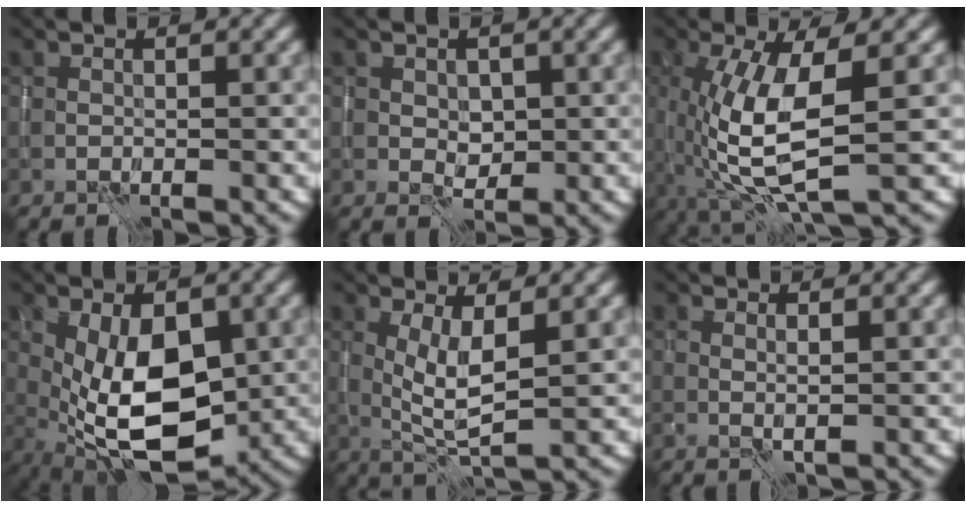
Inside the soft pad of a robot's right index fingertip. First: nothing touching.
{"total": 1.5, "force": [0.3, 1.2, 0.8], "torque": [-0.013, -0.004, 0.008]}
{"total": 7.7, "force": [-0.6, 2.4, 7.2], "torque": [-0.166, -0.004, -0.012]}
{"total": 8.9, "force": [-0.6, 4.5, 7.7], "torque": [-0.146, -0.010, -0.010]}
{"total": 3.9, "force": [0.7, 0.9, 3.7], "torque": [-0.075, -0.009, 0.017]}
{"total": 0.8, "force": [0.4, -0.2, 0.6], "torque": [-0.012, -0.002, 0.006]}